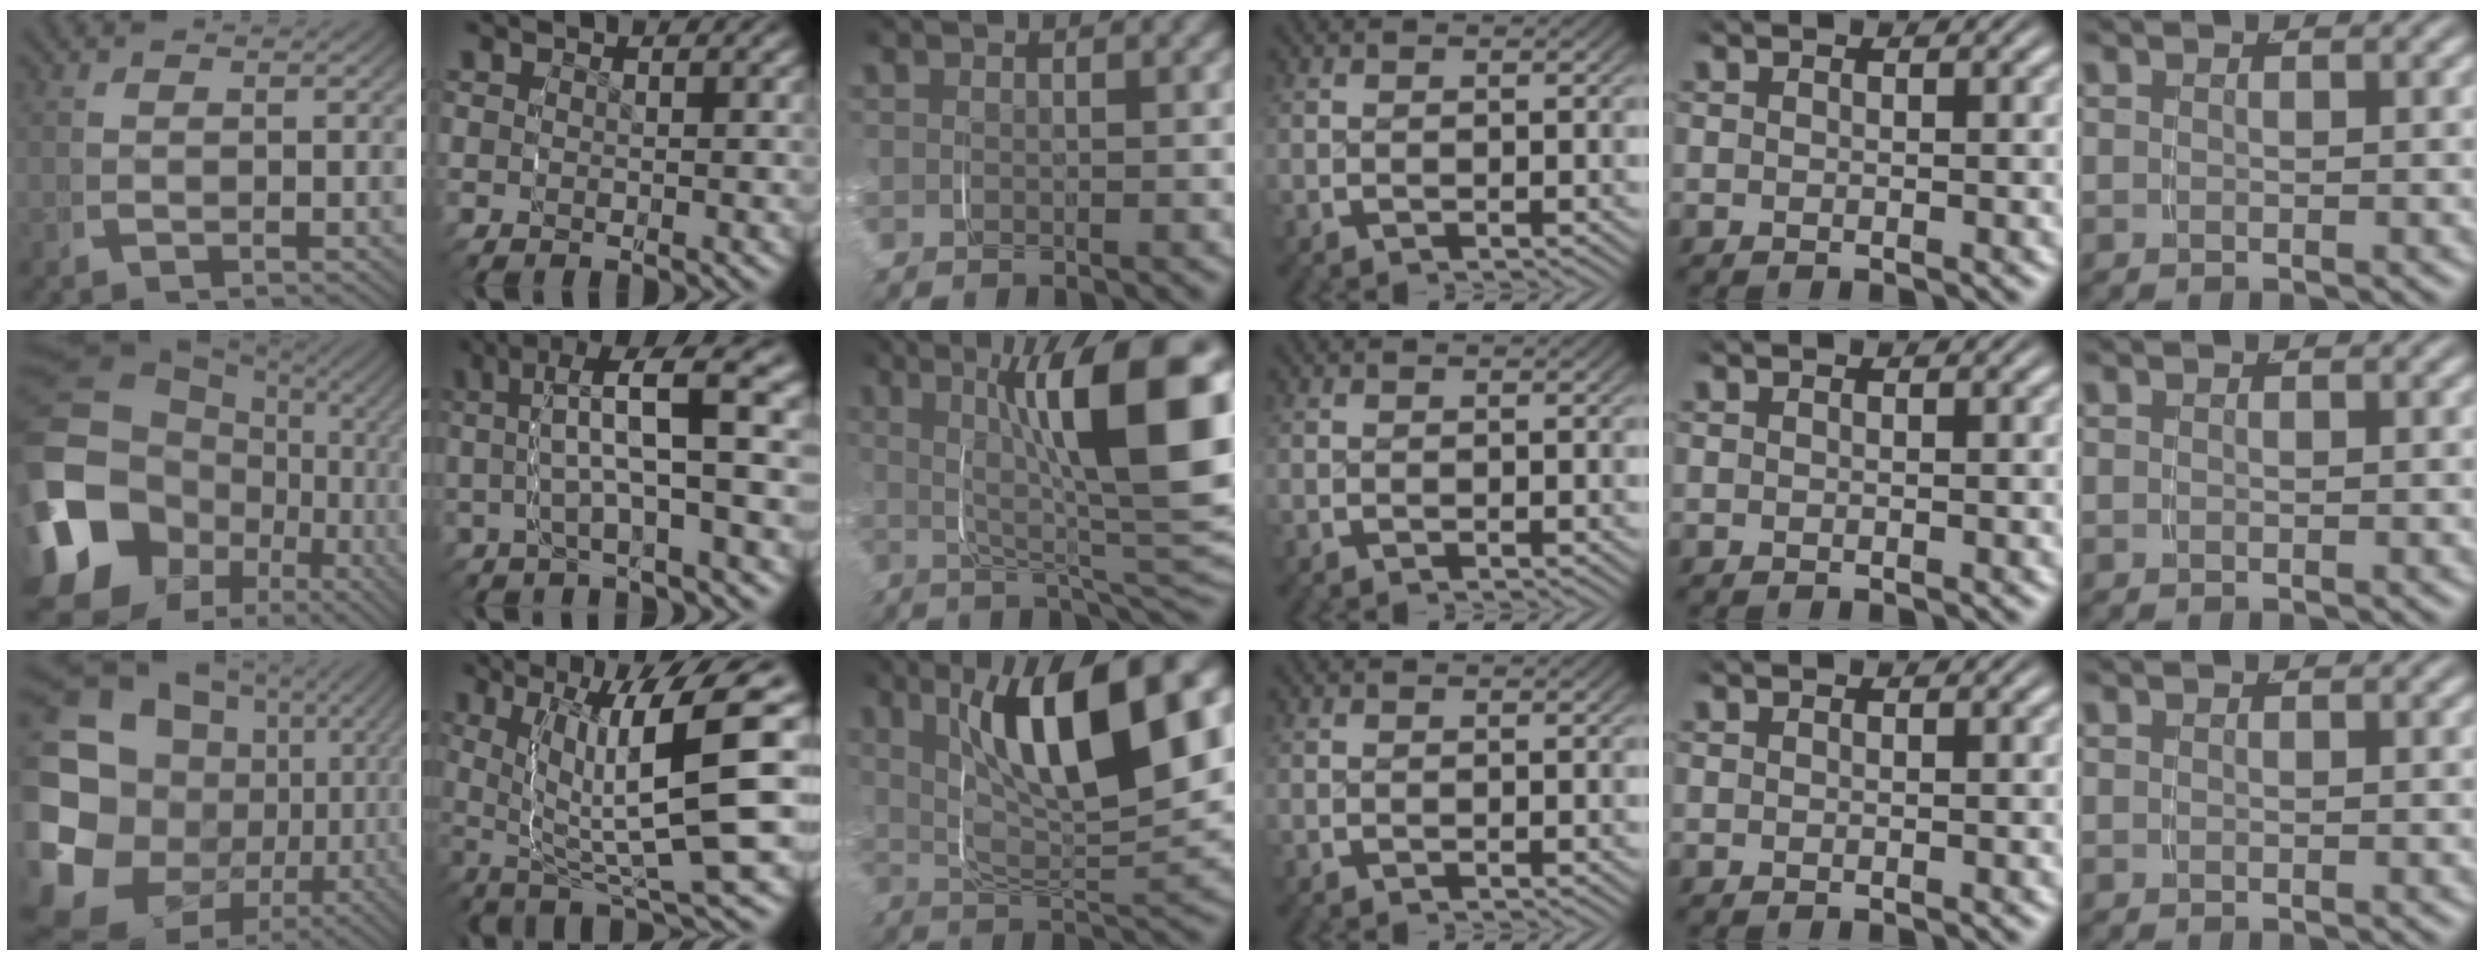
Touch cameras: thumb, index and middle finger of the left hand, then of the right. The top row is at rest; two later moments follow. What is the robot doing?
{"motion": "grasp_and_lifting", "object": "map"}